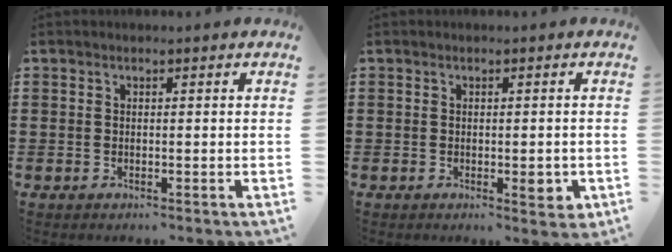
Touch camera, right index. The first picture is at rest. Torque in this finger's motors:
{"motor_torque": [1.02, -0.07, 0.02, 0.05]}